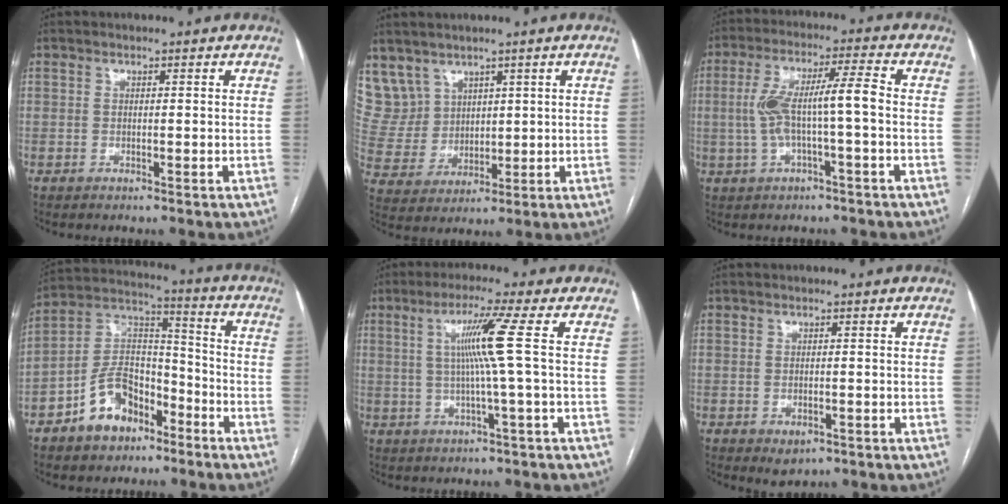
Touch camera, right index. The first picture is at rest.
{"total": 8.8, "force": [5.8, 6.6, 0.7], "torque": [-0.029, 0.028, 0.137]}
{"total": 9.1, "force": [-0.6, 1.0, 9.0], "torque": [-0.178, 0.027, -0.013]}
{"total": 11.7, "force": [-6.7, 7.3, 6.2], "torque": [-0.130, 0.030, -0.118]}
{"total": 7.2, "force": [1.0, -2.1, 6.8], "torque": [-0.125, 0.005, 0.026]}
{"total": 2.4, "force": [-1.1, 1.5, 1.6], "torque": [-0.021, -0.003, -0.002]}